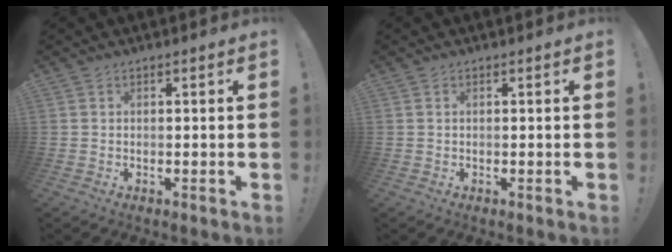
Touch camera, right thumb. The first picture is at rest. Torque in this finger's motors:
{"motor_torque": [-0.14, 0.00, 0.17, 0.00, 0.03]}